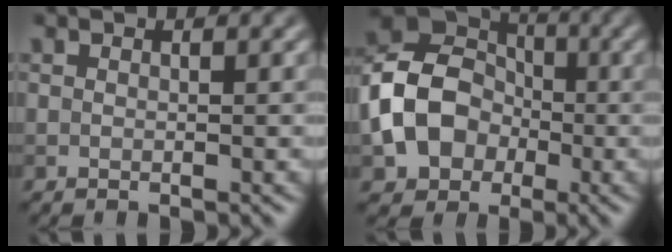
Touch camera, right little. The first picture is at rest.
{"total": 8.6, "force": [-1.8, 6.7, 5.1], "torque": [-0.101, 0.001, -0.045]}